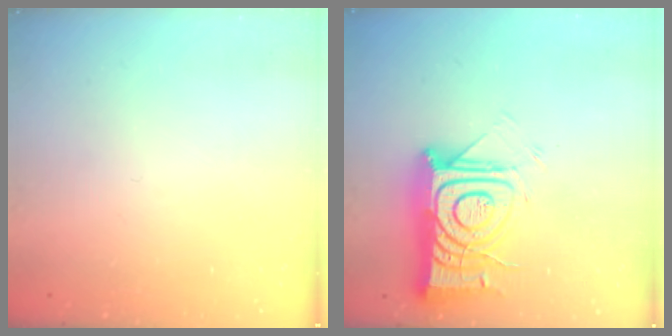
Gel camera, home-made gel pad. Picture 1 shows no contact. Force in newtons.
{"total": 16.3, "press": 16.3, "slide": 1.5}